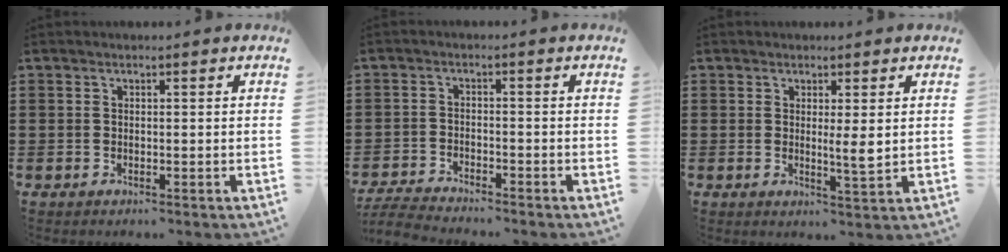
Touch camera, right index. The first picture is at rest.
{"total": 3.9, "force": [-3.8, 0.1, 0.6], "torque": [-0.024, -0.007, -0.082]}
{"total": 3.0, "force": [0.7, 0.2, 3.0], "torque": [-0.042, -0.010, 0.007]}